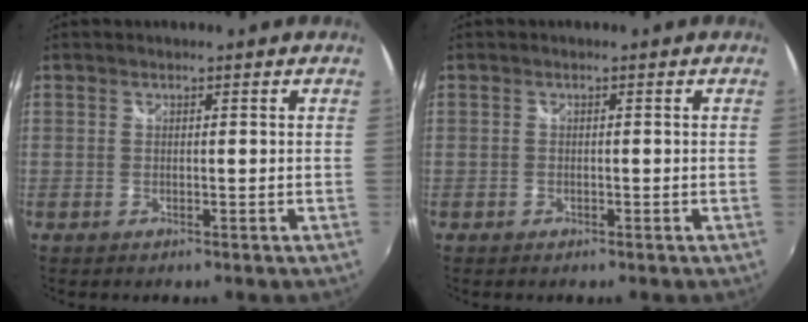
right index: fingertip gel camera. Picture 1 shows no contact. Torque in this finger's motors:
{"motor_torque": [0.03, -0.06, 0.02, 0.00]}